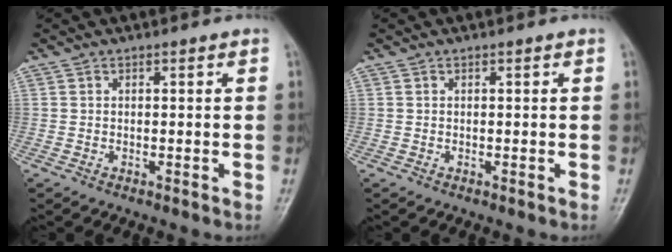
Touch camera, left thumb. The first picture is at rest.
{"total": 0.0}